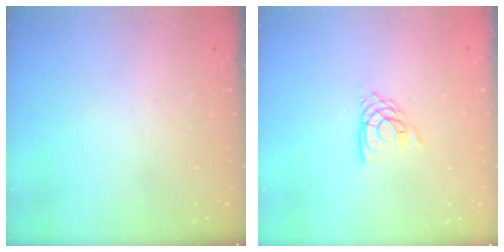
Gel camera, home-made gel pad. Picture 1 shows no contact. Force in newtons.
{"total": 7.1, "press": 7.0, "slide": 0.5}